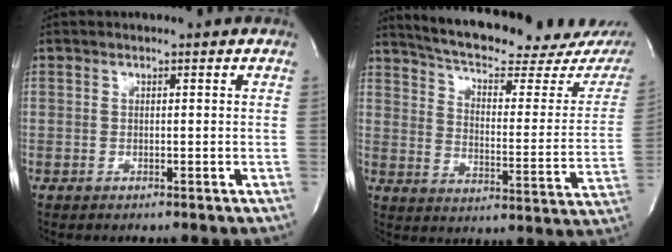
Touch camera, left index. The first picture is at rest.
{"total": 24.1, "force": [21.3, 3.7, 10.8], "torque": [-0.162, -0.051, 0.271]}